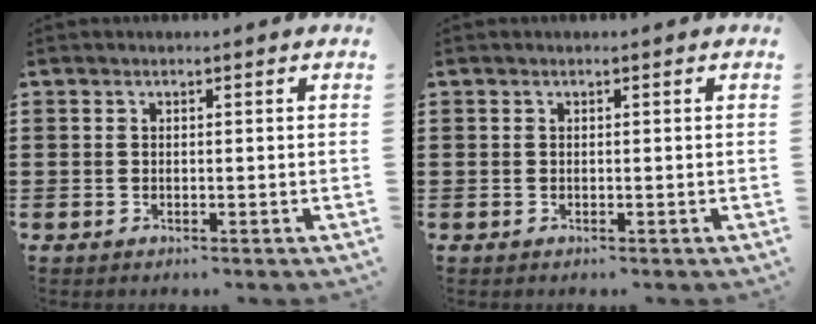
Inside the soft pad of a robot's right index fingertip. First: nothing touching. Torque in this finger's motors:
{"motor_torque": [0.00, 0.00, 0.01, -0.01]}